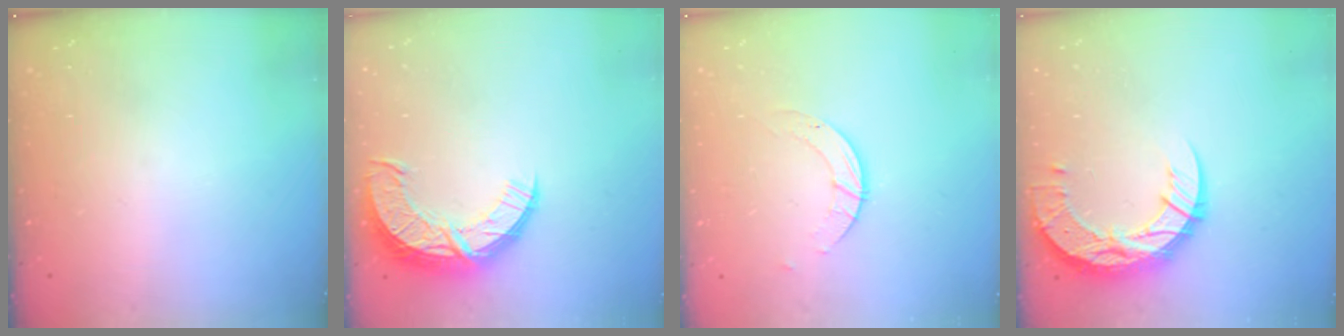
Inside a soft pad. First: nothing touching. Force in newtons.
{"total": 12.8, "press": 12.7, "slide": 0.9}
{"total": 2.8, "press": 2.8, "slide": 0.3}
{"total": 14.5, "press": 14.5, "slide": 1.3}